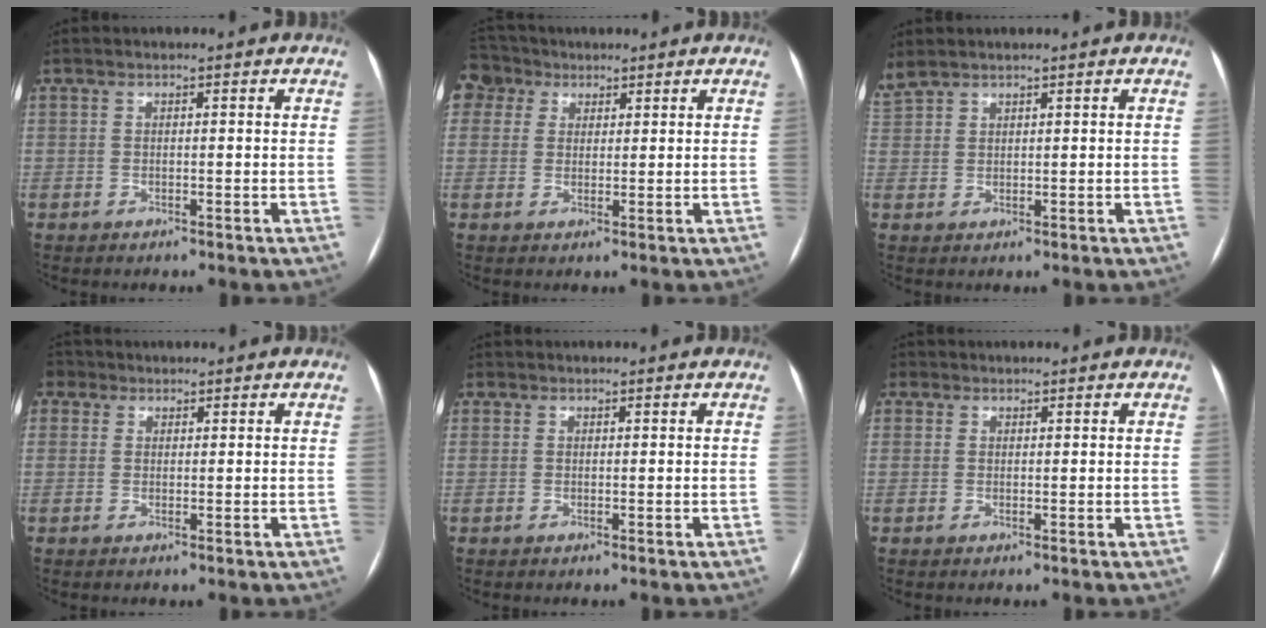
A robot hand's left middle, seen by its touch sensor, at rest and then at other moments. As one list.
[{"total": 5.3, "force": [3.2, 4.1, 0.5], "torque": [-0.019, 0.025, 0.066]}, {"total": 2.9, "force": [2.7, 0.6, 0.7], "torque": [-0.030, 0.021, 0.067]}, {"total": 3.3, "force": [1.6, 2.8, 0.7], "torque": [-0.012, 0.016, 0.028]}, {"total": 0.7, "force": [0.3, 0.7, 0.1], "torque": [0.005, 0.001, 0.001]}, {"total": 1.9, "force": [0.8, 1.7, 0.2], "torque": [0.007, 0.003, 0.008]}]